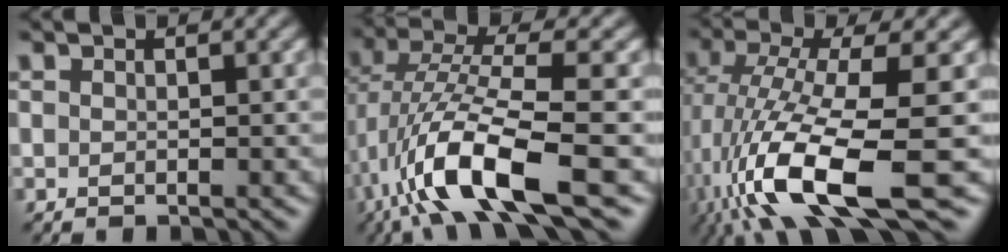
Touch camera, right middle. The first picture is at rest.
{"total": 10.5, "force": [-3.8, 2.9, 9.4], "torque": [-0.183, 0.005, -0.074]}
{"total": 12.1, "force": [-4.4, 3.5, 10.8], "torque": [-0.219, -0.015, -0.075]}